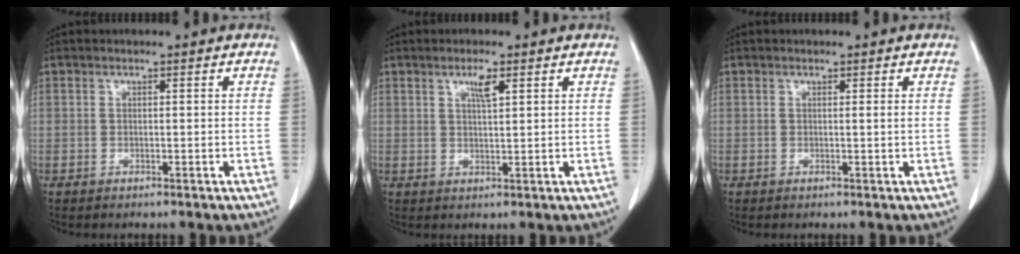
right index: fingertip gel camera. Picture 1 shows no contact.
{"total": 2.9, "force": [1.6, 0.3, 2.4], "torque": [-0.043, -0.002, 0.029]}
{"total": 0.5, "force": [0.3, -0.2, 0.4], "torque": [-0.007, -0.003, 0.006]}